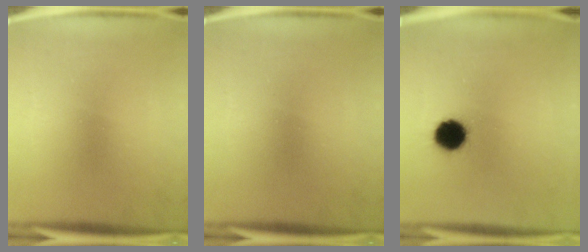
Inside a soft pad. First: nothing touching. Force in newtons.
{"total": 0.0}
{"total": 9.0}